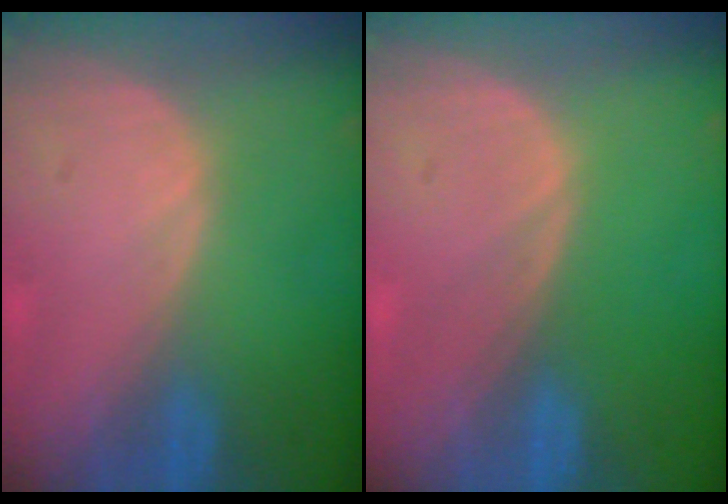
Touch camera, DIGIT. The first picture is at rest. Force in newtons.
{"total": 0.0}